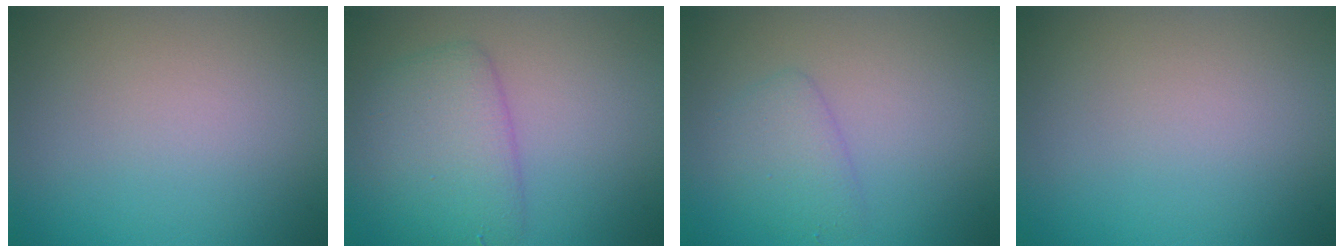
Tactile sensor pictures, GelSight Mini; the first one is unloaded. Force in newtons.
{"total": 4.6, "press": 4.6, "slide": 0.1}
{"total": 2.2, "press": 2.2, "slide": 0.2}
{"total": 0.0}